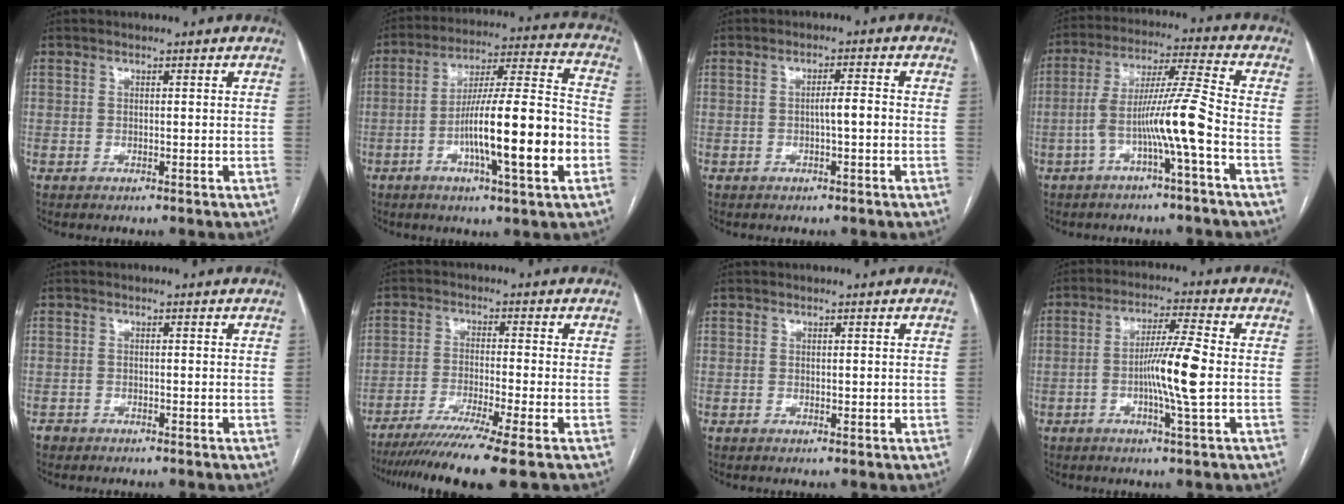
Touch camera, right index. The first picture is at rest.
{"total": 17.7, "force": [-5.0, 1.1, 16.9], "torque": [-0.280, 0.005, -0.079]}
{"total": 2.7, "force": [-0.5, 0.2, 2.6], "torque": [-0.041, 0.004, -0.009]}
{"total": 10.4, "force": [-3.4, -1.1, 9.8], "torque": [-0.186, 0.021, -0.063]}
{"total": 1.4, "force": [-1.1, 0.7, -0.1], "torque": [-0.003, 0.002, -0.022]}
{"total": 12.1, "force": [-9.2, -2.0, 7.6], "torque": [-0.113, -0.034, -0.143]}
{"total": 0.5, "force": [0.1, 0.3, 0.4], "torque": [-0.007, -0.002, 0.004]}
{"total": 8.4, "force": [-1.3, -0.5, 8.3], "torque": [-0.152, -0.001, -0.026]}